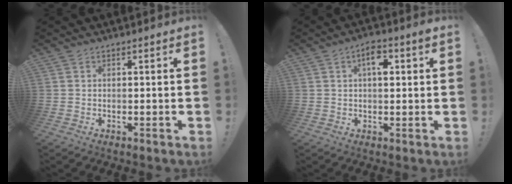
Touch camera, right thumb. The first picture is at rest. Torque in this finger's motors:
{"motor_torque": [-0.05, 0.05, 0.50, 0.10, 0.14]}